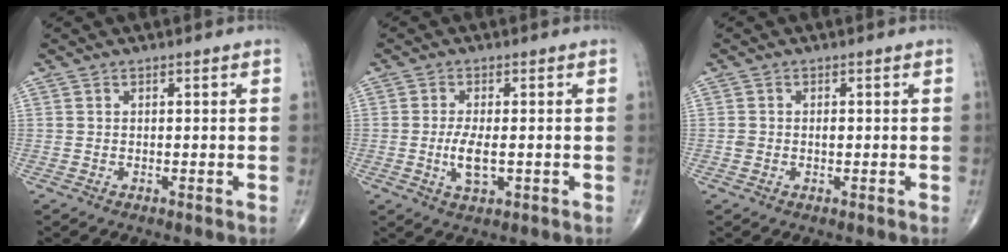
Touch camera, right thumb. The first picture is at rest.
{"total": 4.8, "force": [-0.8, 1.9, 4.4], "torque": [-0.092, -0.009, -0.013]}
{"total": 1.5, "force": [-0.1, 1.1, 1.1], "torque": [-0.020, 0.004, 0.001]}